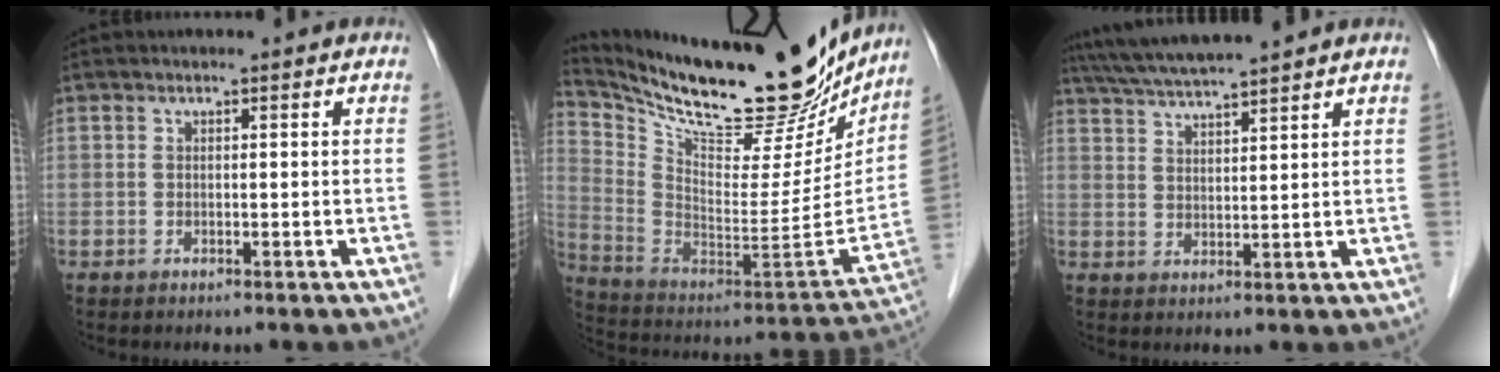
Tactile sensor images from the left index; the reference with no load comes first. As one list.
[{"total": 29.8, "force": [24.8, 7.1, 15.0], "torque": [-0.257, -0.037, 0.370]}, {"total": 9.3, "force": [8.4, -0.6, 4.0], "torque": [-0.074, 0.026, 0.137]}]